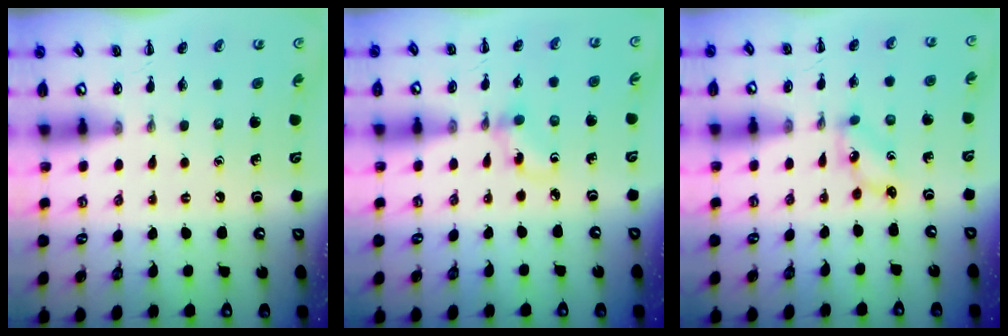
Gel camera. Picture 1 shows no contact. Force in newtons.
{"total": 3.3, "press": 3.0, "slide": 1.2}
{"total": 1.4, "press": 1.4, "slide": 0.3}